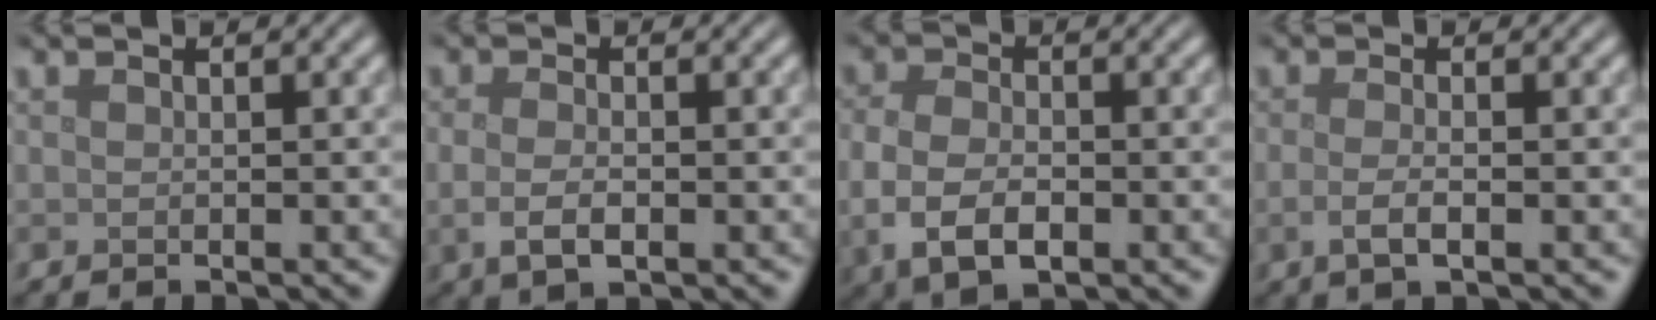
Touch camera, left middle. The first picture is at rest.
{"total": 2.4, "force": [-0.5, 1.2, 2.1], "torque": [-0.045, -0.006, -0.010]}
{"total": 4.7, "force": [-1.2, 2.9, 3.5], "torque": [-0.077, -0.010, -0.025]}
{"total": 2.1, "force": [-0.5, 0.7, 1.9], "torque": [-0.037, -0.003, -0.014]}